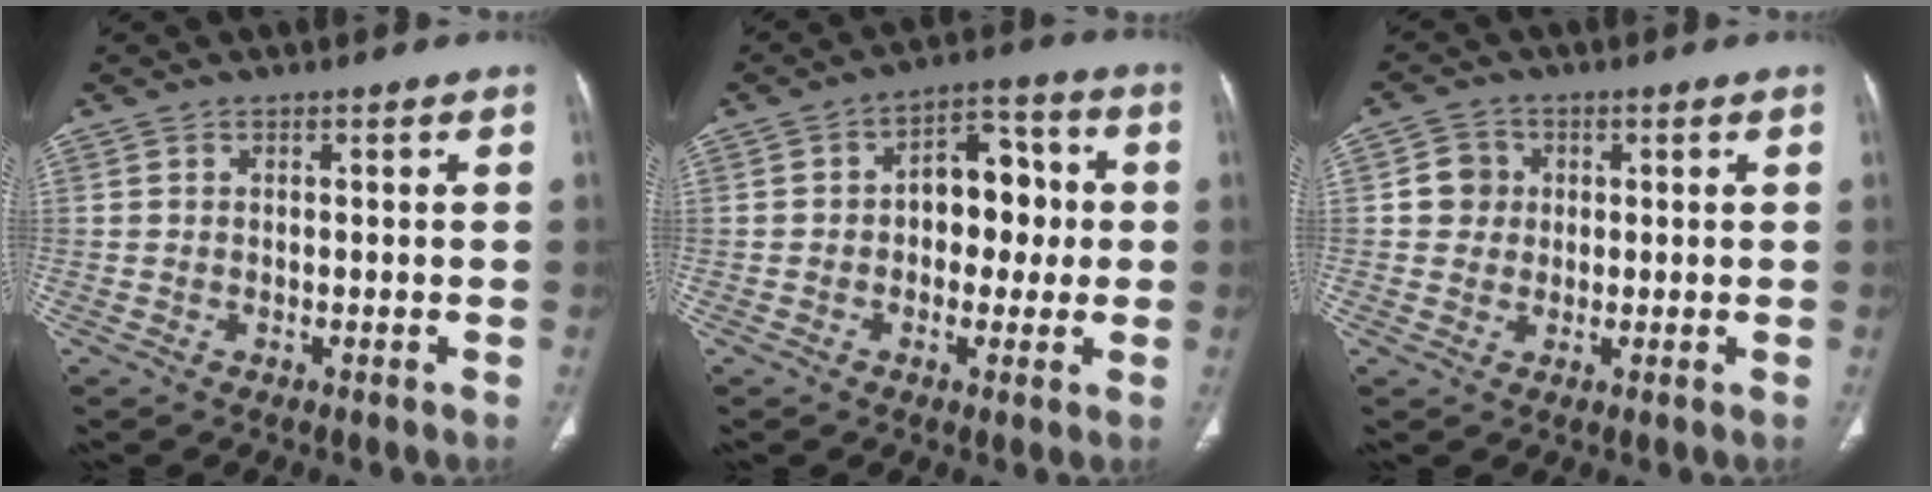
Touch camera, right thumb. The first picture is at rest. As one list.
[{"total": 10.4, "force": [0.2, 7.1, 7.7], "torque": [-0.067, 0.029, -0.003]}, {"total": 4.3, "force": [0.6, 4.1, 1.1], "torque": [0.006, 0.005, 0.005]}]